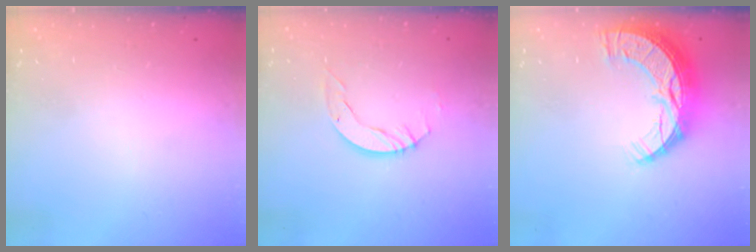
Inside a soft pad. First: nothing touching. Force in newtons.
{"total": 4.9, "press": 4.9, "slide": 0.1}
{"total": 12.3, "press": 12.2, "slide": 0.9}